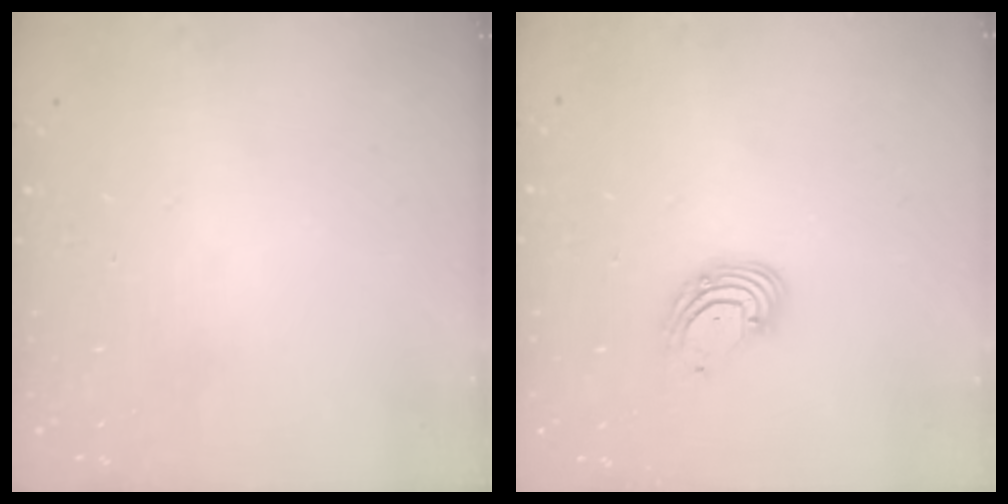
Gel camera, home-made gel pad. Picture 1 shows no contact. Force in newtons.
{"total": 4.8, "press": 4.7, "slide": 0.5}